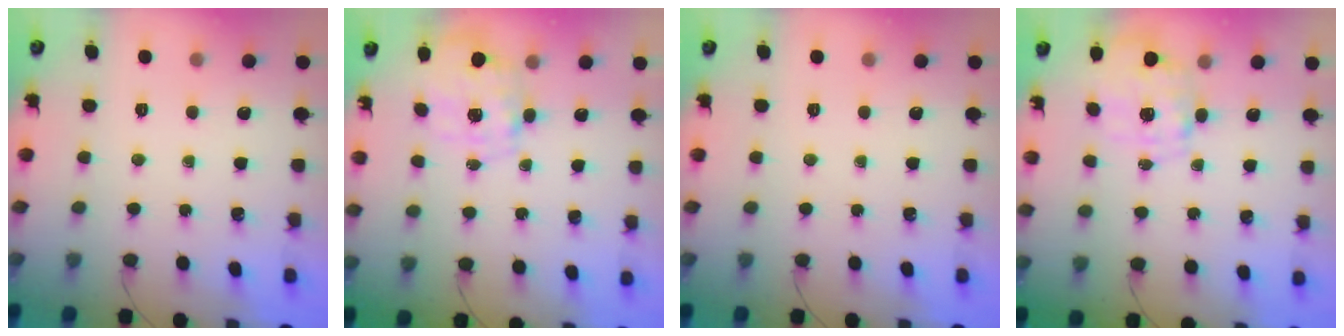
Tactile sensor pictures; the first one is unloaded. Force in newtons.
{"total": 2.7, "press": 2.6, "slide": 0.8}
{"total": 0.0}
{"total": 2.9, "press": 2.7, "slide": 0.9}